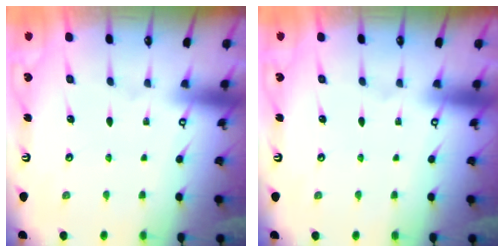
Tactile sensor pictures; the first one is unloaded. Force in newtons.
{"total": 0.0}